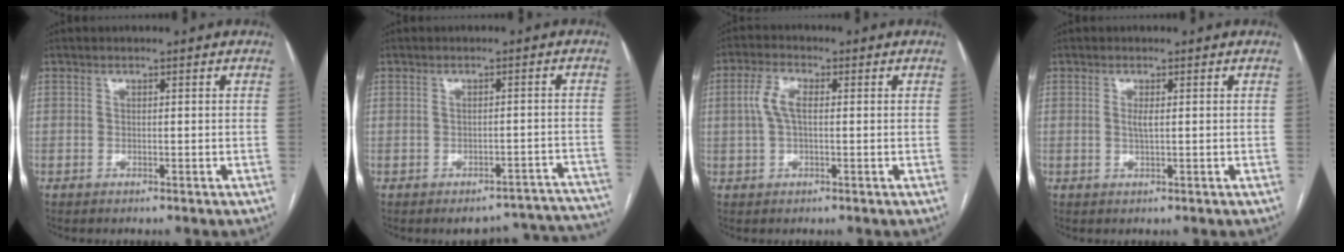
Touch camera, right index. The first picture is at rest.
{"total": 13.4, "force": [-13.1, 2.3, 1.5], "torque": [0.019, 0.029, -0.134]}
{"total": 4.5, "force": [0.5, 1.9, 4.0], "torque": [-0.097, 0.016, 0.012]}
{"total": 1.3, "force": [0.2, 0.1, 1.3], "torque": [-0.032, -0.001, 0.004]}